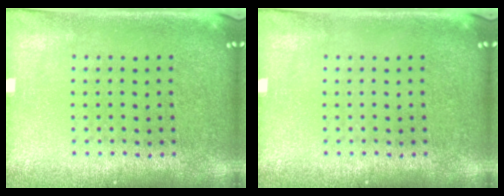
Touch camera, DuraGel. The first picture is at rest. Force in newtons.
{"total": 0.0}